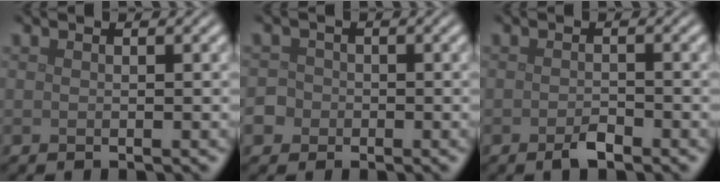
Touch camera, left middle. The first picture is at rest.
{"total": 4.8, "force": [-2.3, 4.1, 1.0], "torque": [-0.013, -0.006, -0.058]}
{"total": 1.5, "force": [-1.0, 0.5, 1.0], "torque": [-0.021, -0.001, -0.020]}